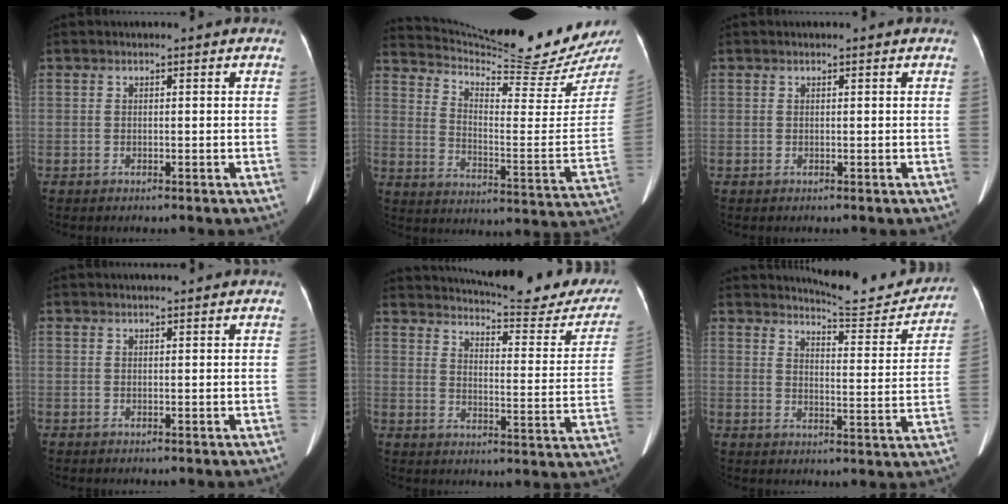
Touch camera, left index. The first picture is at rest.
{"total": 23.6, "force": [22.2, -0.7, 7.9], "torque": [-0.140, -0.106, 0.305]}
{"total": 0.5, "force": [0.4, 0.0, 0.2], "torque": [-0.009, 0.009, 0.008]}
{"total": 0.9, "force": [0.8, -0.1, 0.2], "torque": [-0.006, 0.009, 0.018]}
{"total": 24.7, "force": [22.7, 3.6, 9.2], "torque": [-0.127, -0.078, 0.268]}
{"total": 12.6, "force": [12.4, 1.2, 1.9], "torque": [-0.019, -0.043, 0.148]}